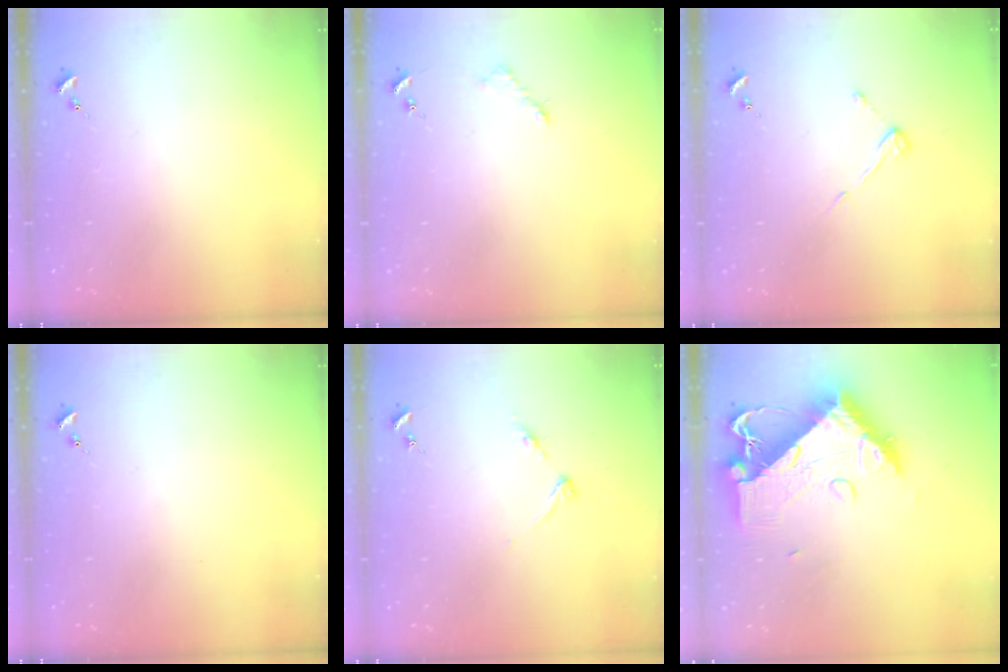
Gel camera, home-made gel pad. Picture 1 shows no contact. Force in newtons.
{"total": 2.6, "press": 2.6, "slide": 0.4}
{"total": 4.2, "press": 4.2, "slide": 0.3}
{"total": 0.0}
{"total": 4.6, "press": 4.6, "slide": 0.5}
{"total": 14.6, "press": 14.5, "slide": 1.5}